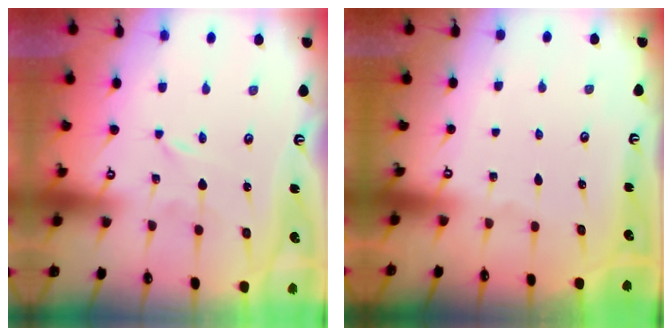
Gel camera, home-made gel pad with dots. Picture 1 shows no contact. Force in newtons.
{"total": 0.0}